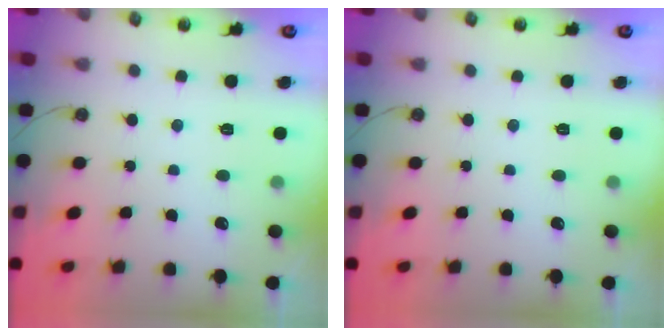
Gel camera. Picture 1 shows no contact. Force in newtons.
{"total": 0.0}